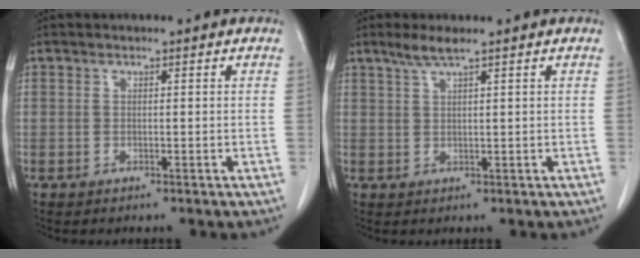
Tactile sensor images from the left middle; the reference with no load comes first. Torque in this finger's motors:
{"motor_torque": [0.14, -0.12, -0.03, 0.01]}